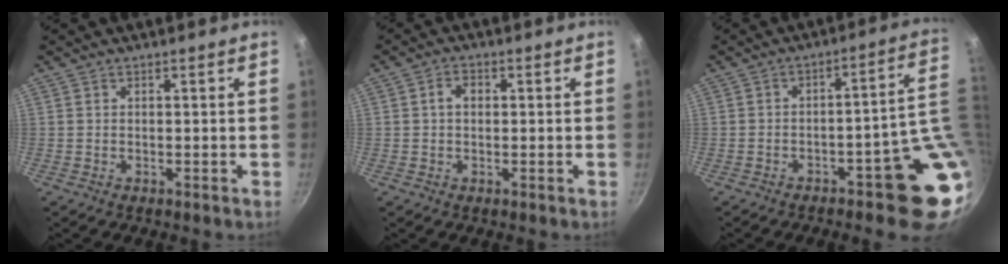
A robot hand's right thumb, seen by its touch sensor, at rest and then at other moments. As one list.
[{"total": 2.9, "force": [0.3, 2.1, 1.9], "torque": [-0.023, 0.009, 0.002]}, {"total": 12.8, "force": [-1.1, 4.4, 12.0], "torque": [-0.099, 0.018, -0.003]}]